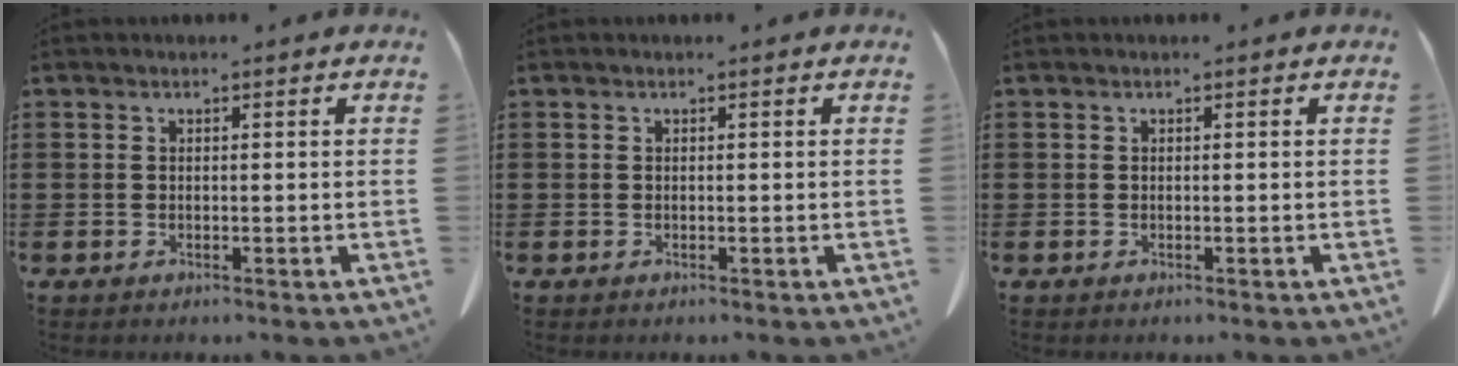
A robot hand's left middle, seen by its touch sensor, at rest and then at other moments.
{"total": 0.0}
{"total": 0.0}